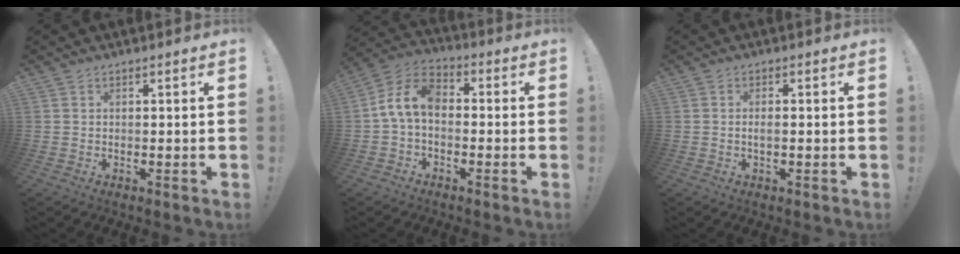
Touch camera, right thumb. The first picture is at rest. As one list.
[{"total": 9.8, "force": [-0.6, 6.3, 7.5], "torque": [-0.149, 0.019, -0.006]}, {"total": 1.7, "force": [-0.5, 0.3, 1.6], "torque": [-0.034, 0.005, -0.009]}]